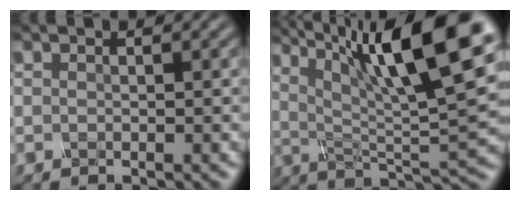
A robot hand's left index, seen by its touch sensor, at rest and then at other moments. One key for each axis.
{"total": 14.2, "fx": 6.7, "fy": 3.5, "fz": 12.0, "tx": -0.200, "ty": 0.008, "tz": 0.114}